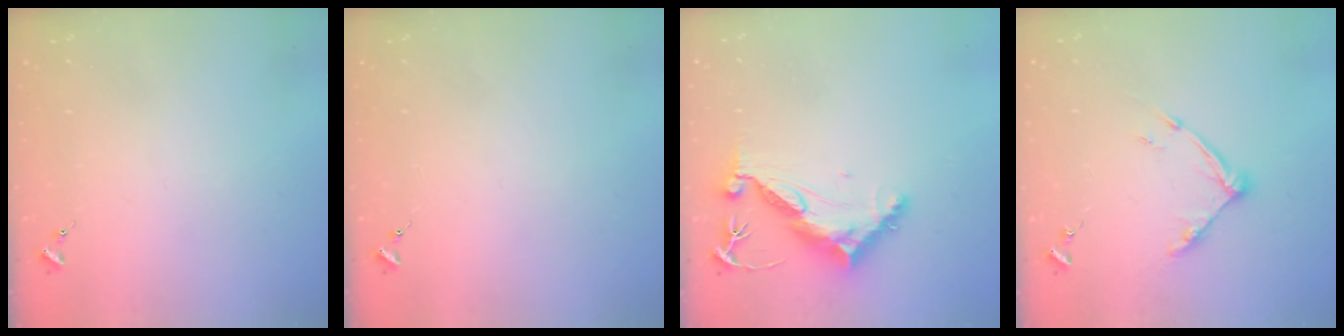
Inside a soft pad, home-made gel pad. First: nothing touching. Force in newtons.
{"total": 0.0}
{"total": 10.7, "press": 10.6, "slide": 0.9}
{"total": 9.0, "press": 9.0, "slide": 0.7}